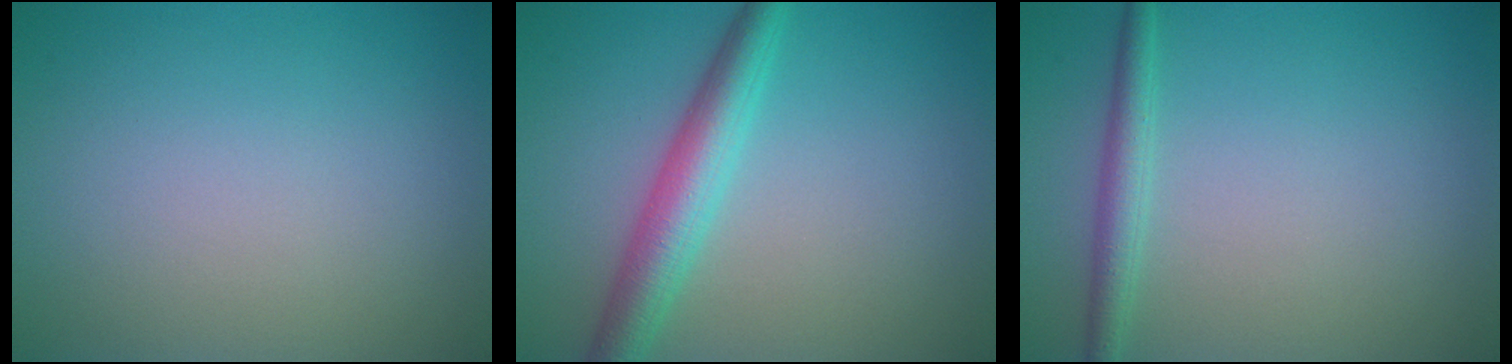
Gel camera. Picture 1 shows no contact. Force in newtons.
{"total": 4.4, "press": 4.4, "slide": 0.1}
{"total": 2.1, "press": 2.1, "slide": 0.0}